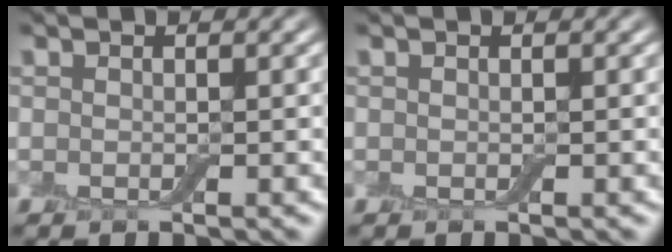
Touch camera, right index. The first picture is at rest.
{"total": 0.0}